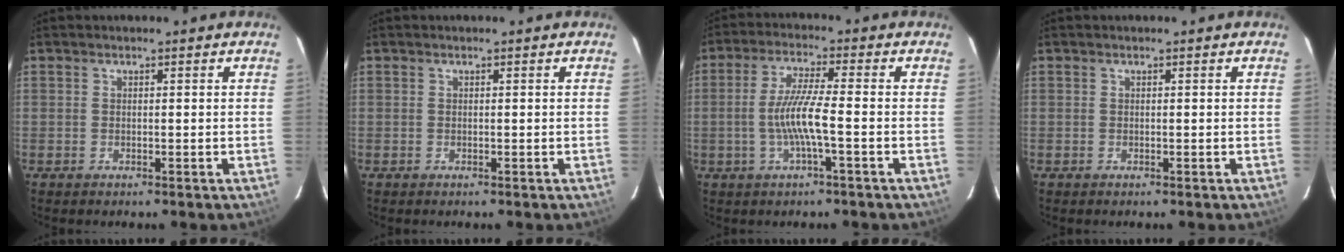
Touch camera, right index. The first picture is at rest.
{"total": 0.0}
{"total": 7.4, "force": [-2.0, -0.1, 7.2], "torque": [-0.143, -0.002, -0.036]}
{"total": 0.0}